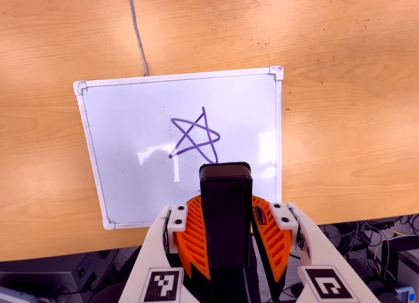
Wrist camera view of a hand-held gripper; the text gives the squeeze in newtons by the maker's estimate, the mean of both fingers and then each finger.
{"total": 8.7, "left": 7.9, "right": 9.4}